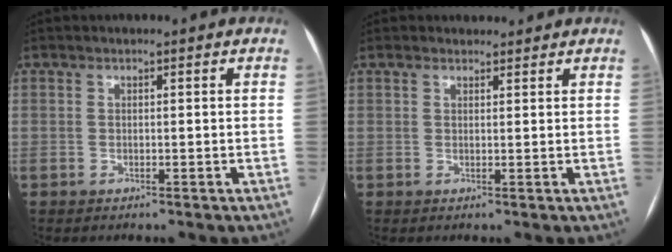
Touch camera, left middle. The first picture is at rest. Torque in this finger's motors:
{"motor_torque": [0.21, -0.47, -0.07, -0.02]}